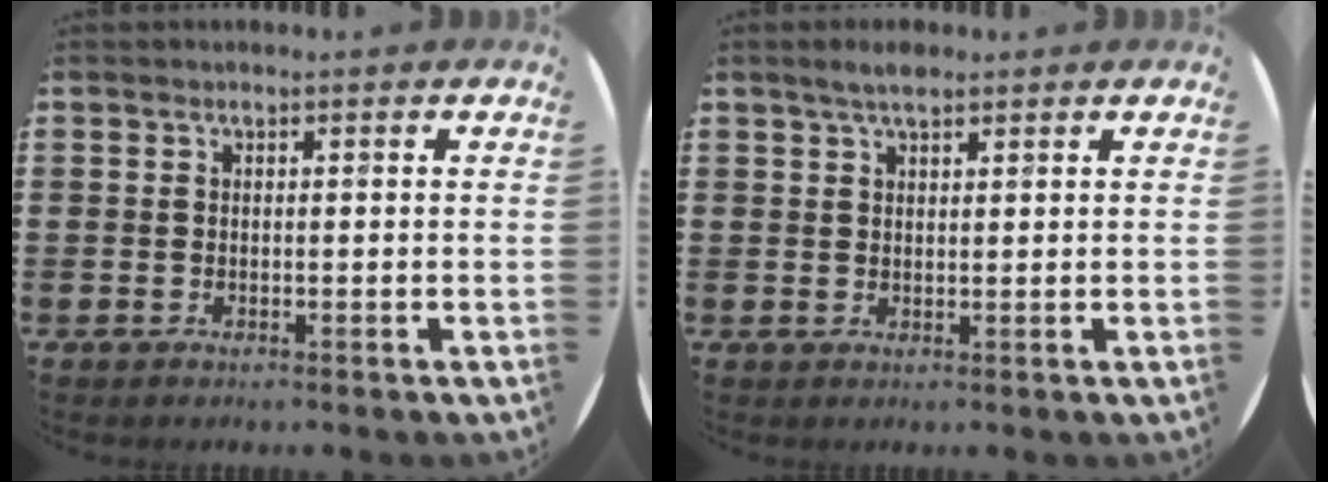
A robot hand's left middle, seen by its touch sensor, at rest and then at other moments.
{"total": 2.5, "force": [2.0, 0.7, 1.2], "torque": [-0.018, 0.003, 0.034]}